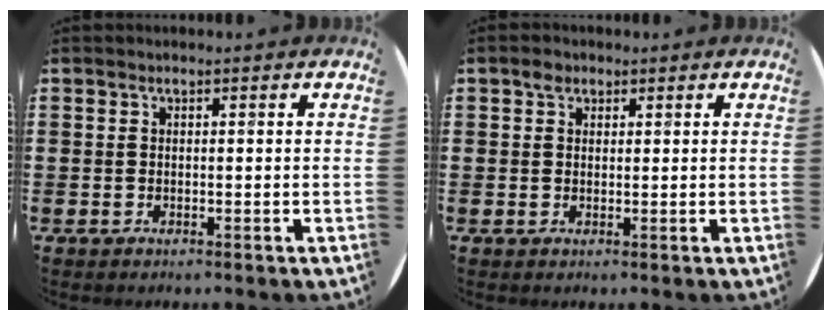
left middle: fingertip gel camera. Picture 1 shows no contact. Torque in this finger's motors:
{"motor_torque": [0.04, -0.01, 0.02, 0.00]}